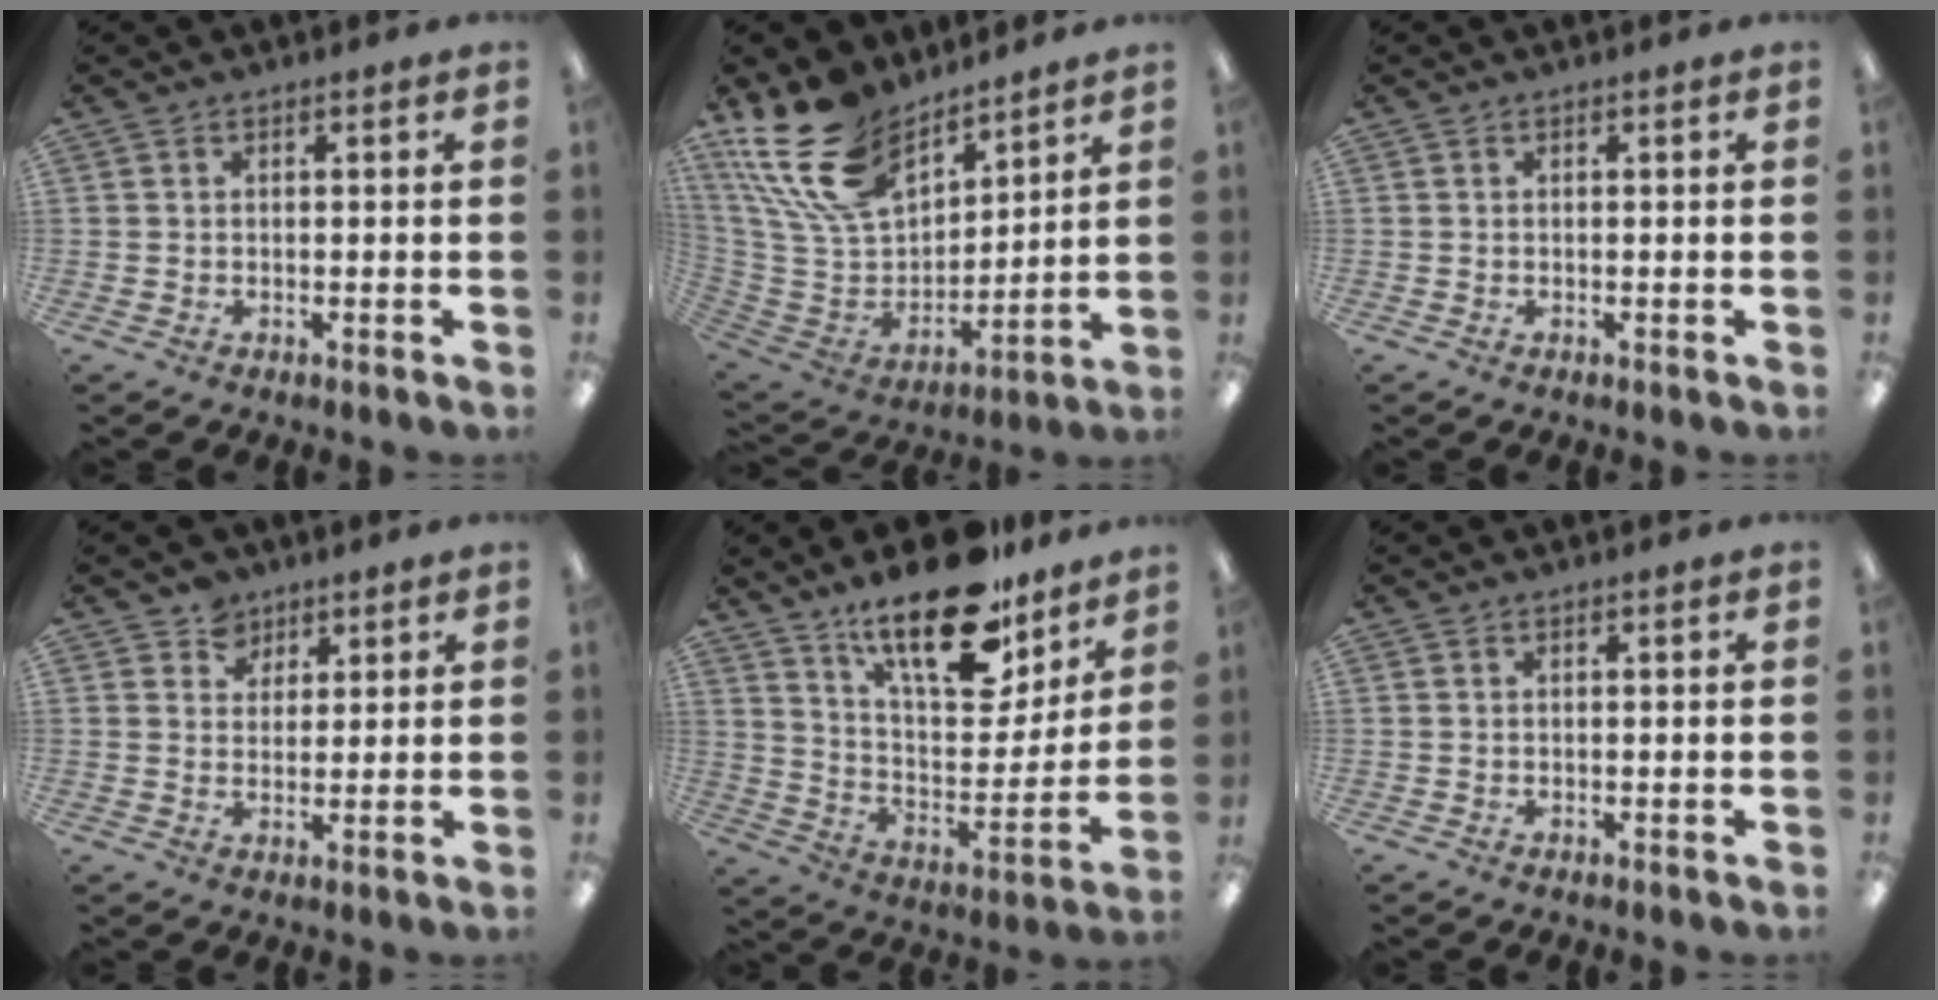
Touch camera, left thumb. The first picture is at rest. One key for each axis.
{"total": 21.2, "fx": 14.4, "fy": 11.3, "fz": 10.6, "tx": -0.241, "ty": -0.072, "tz": 0.271}
{"total": 0.0}
{"total": 5.1, "fx": 3.6, "fy": 3.6, "fz": 0.3, "tx": -0.008, "ty": -0.012, "tz": 0.066}
{"total": 21.9, "fx": 15.9, "fy": 8.3, "fz": 12.6, "tx": -0.200, "ty": -0.102, "tz": 0.272}
{"total": 0.0}